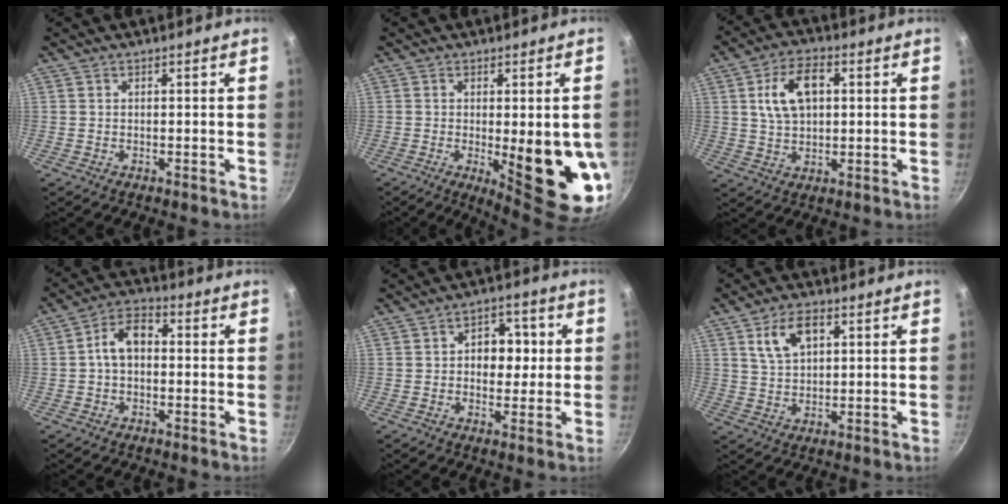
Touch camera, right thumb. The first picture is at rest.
{"total": 17.5, "force": [-3.5, 5.3, 16.3], "torque": [-0.162, -0.018, -0.021]}
{"total": 9.7, "force": [2.3, 5.8, 7.5], "torque": [-0.124, 0.006, 0.042]}
{"total": 7.3, "force": [0.1, 4.8, 5.5], "torque": [-0.087, 0.026, -0.009]}
{"total": 7.6, "force": [0.9, 5.2, 5.5], "torque": [-0.036, 0.009, 0.008]}
{"total": 7.4, "force": [3.1, 4.2, 5.2], "torque": [-0.083, -0.007, 0.061]}